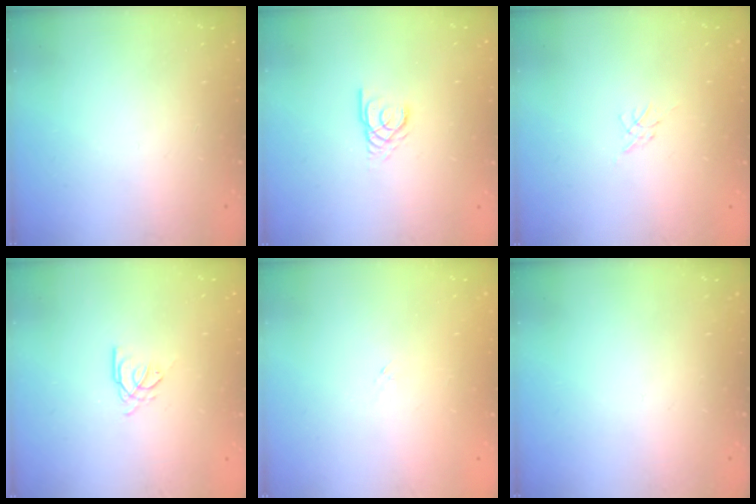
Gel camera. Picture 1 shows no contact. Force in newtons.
{"total": 2.9, "press": 2.9, "slide": 0.2}
{"total": 0.0}
{"total": 0.9, "press": 0.8, "slide": 0.2}
{"total": 1.2, "press": 1.2, "slide": 0.4}
{"total": 0.0}